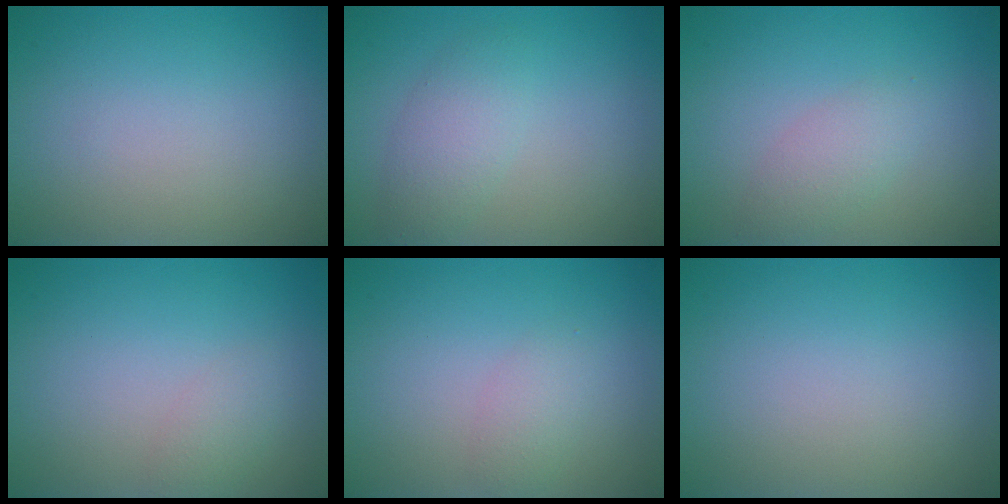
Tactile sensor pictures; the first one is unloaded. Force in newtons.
{"total": 2.7, "press": 2.7, "slide": 0.0}
{"total": 2.0, "press": 2.0, "slide": 0.1}
{"total": 1.4, "press": 1.4, "slide": 0.1}
{"total": 1.6, "press": 1.6, "slide": 0.1}
{"total": 0.0}